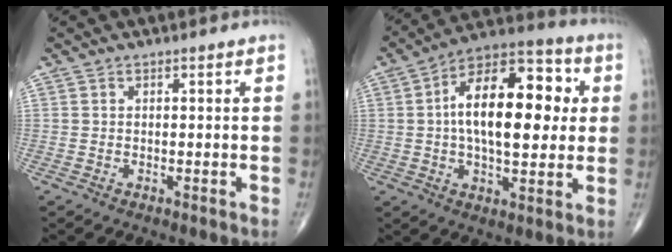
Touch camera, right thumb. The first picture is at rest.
{"total": 20.3, "force": [2.6, 9.9, 17.5], "torque": [-0.253, 0.023, 0.031]}